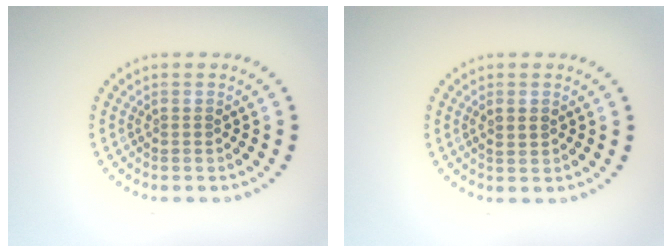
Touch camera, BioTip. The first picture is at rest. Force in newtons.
{"total": 0.9, "press": 0.9, "slide": 0.2}